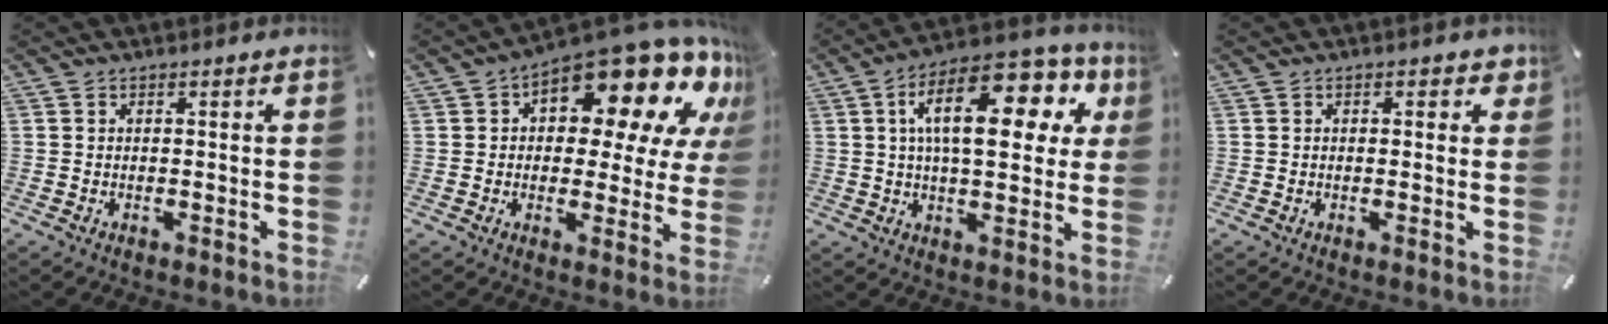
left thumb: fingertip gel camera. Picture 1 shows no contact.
{"total": 19.0, "force": [11.8, 8.4, 12.3], "torque": [-0.165, -0.098, 0.197]}
{"total": 20.4, "force": [7.2, 9.3, 16.7], "torque": [-0.265, -0.023, 0.111]}
{"total": 1.9, "force": [0.4, 1.2, 1.5], "torque": [-0.007, -0.001, -0.001]}